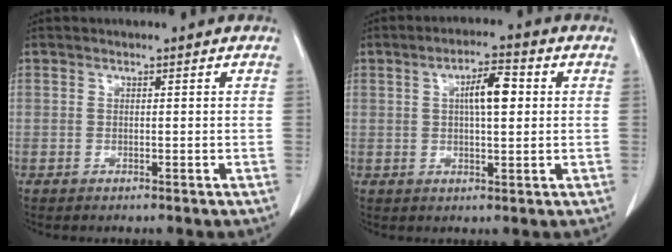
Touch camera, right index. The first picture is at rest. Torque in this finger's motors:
{"motor_torque": [0.60, 0.16, 0.17, 0.05]}